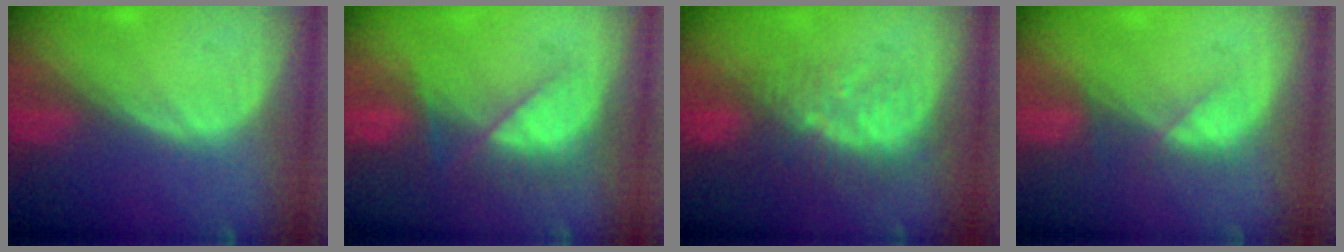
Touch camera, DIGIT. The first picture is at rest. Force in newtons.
{"total": 7.7, "press": 7.0, "slide": 3.2}
{"total": 8.1, "press": 7.7, "slide": 2.7}
{"total": 2.9, "press": 2.9, "slide": 0.7}